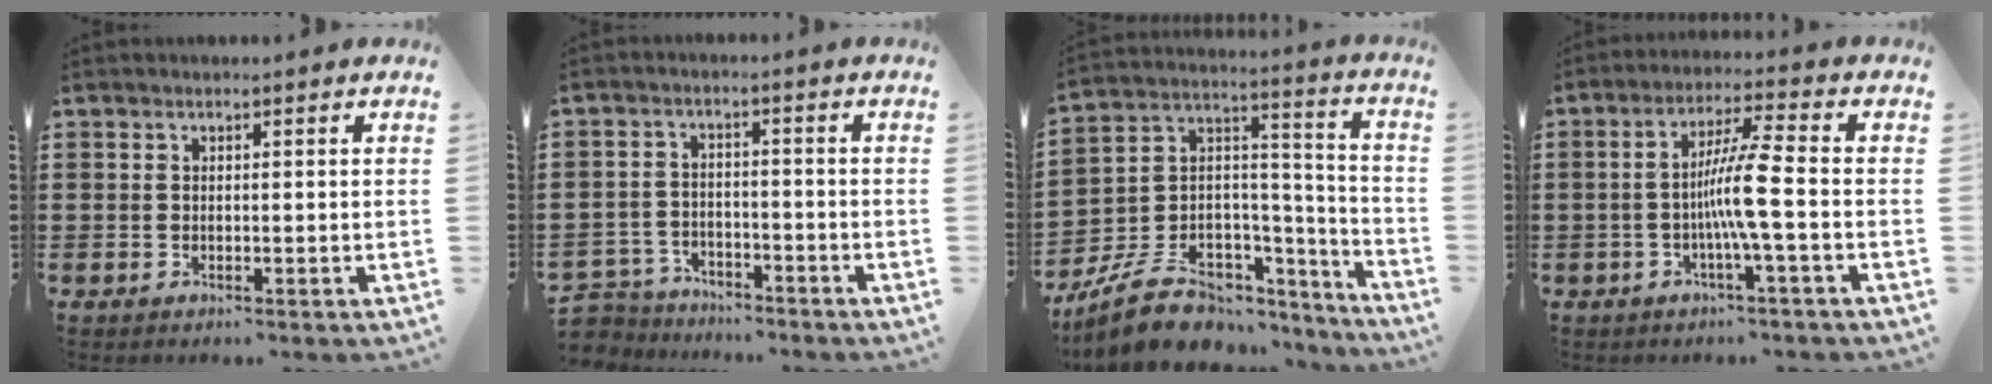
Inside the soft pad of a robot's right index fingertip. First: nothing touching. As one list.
[{"total": 3.7, "force": [-3.6, 1.1, -0.2], "torque": [-0.020, -0.004, -0.081]}, {"total": 10.6, "force": [-7.1, 6.2, 4.9], "torque": [-0.115, 0.017, -0.129]}, {"total": 7.3, "force": [-1.5, -0.5, 7.1], "torque": [-0.139, -0.012, -0.036]}]